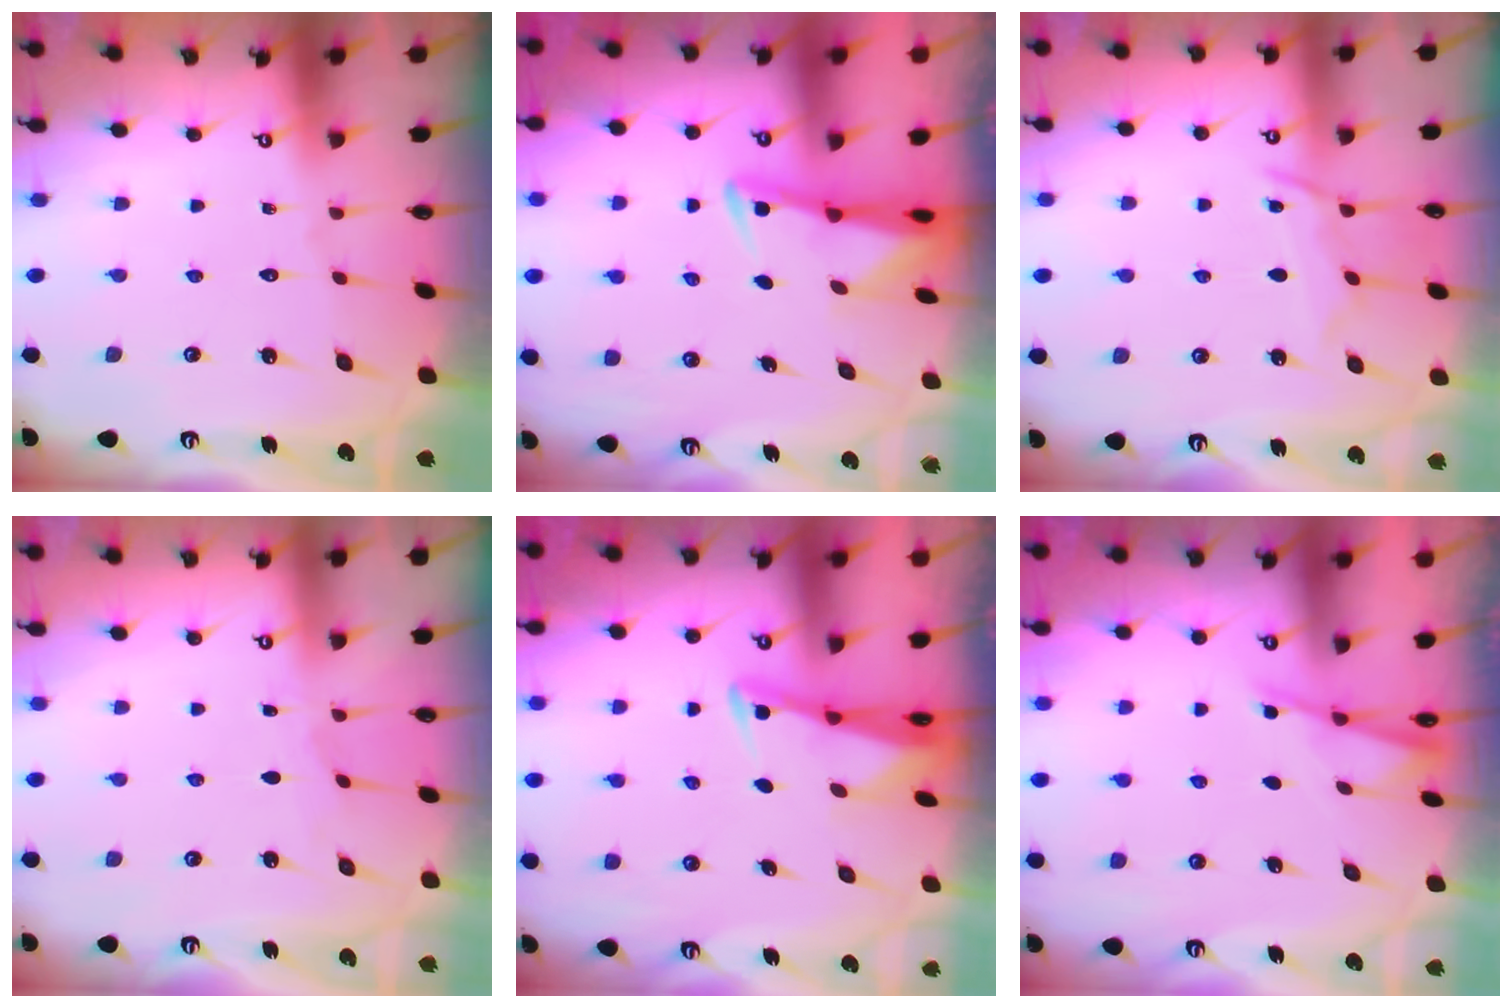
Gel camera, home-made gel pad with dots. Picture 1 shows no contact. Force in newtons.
{"total": 2.7, "press": 2.6, "slide": 0.5}
{"total": 9.3, "press": 9.3, "slide": 0.6}
{"total": 3.1, "press": 3.1, "slide": 0.5}
{"total": 2.5, "press": 2.5, "slide": 0.5}
{"total": 2.5, "press": 2.5, "slide": 0.4}